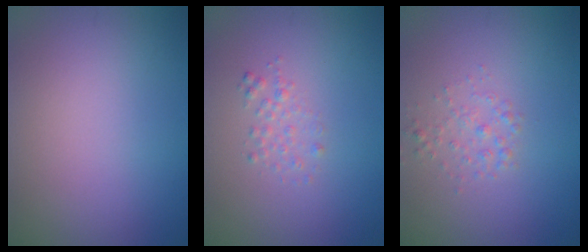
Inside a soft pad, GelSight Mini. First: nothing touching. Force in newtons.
{"total": 1.2, "press": 1.2, "slide": 0.0}
{"total": 1.4, "press": 1.4, "slide": 0.0}